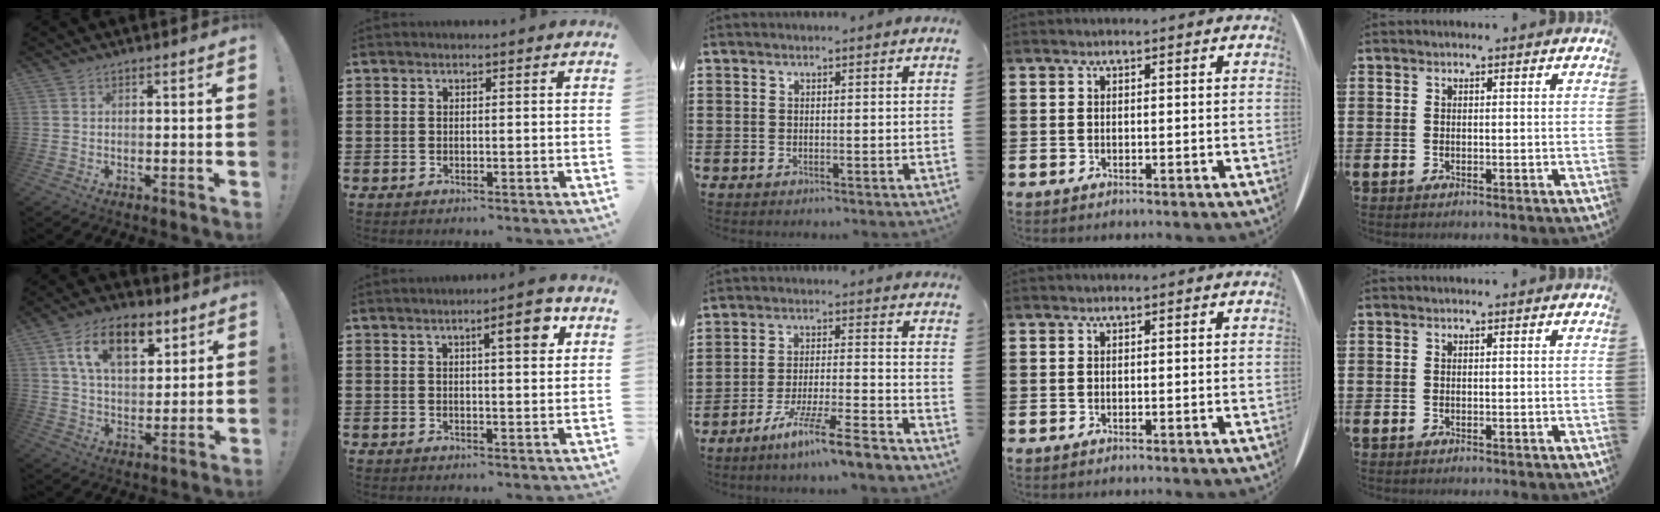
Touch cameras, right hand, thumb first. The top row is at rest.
{"thumb": {"total": 15.6, "force": [7.2, 8.7, 10.7], "torque": [-0.171, -0.012, 0.126]}, "index": {"total": 4.8, "force": [2.1, 1.0, 4.2], "torque": [-0.055, -0.004, 0.025]}, "middle": {"total": 8.5, "force": [-7.2, -0.5, 4.5], "torque": [-0.086, -0.004, -0.139]}}